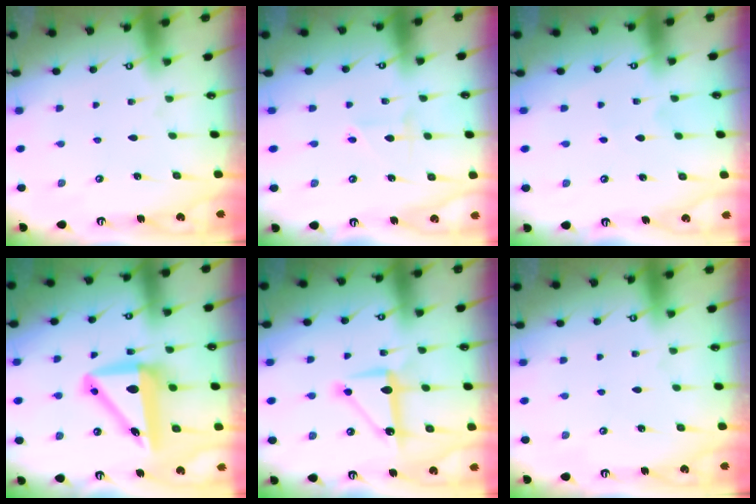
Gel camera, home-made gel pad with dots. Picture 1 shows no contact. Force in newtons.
{"total": 2.6, "press": 2.6, "slide": 0.3}
{"total": 2.9, "press": 2.9, "slide": 0.2}
{"total": 11.6, "press": 11.0, "slide": 3.5}
{"total": 9.9, "press": 9.9, "slide": 0.7}
{"total": 0.0}